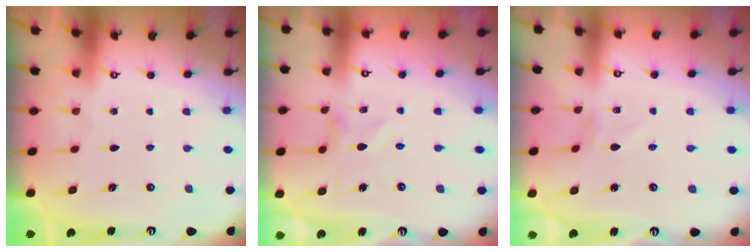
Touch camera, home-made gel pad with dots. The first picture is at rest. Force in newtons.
{"total": 1.0, "press": 1.0, "slide": 0.2}
{"total": 0.8, "press": 0.8, "slide": 0.1}